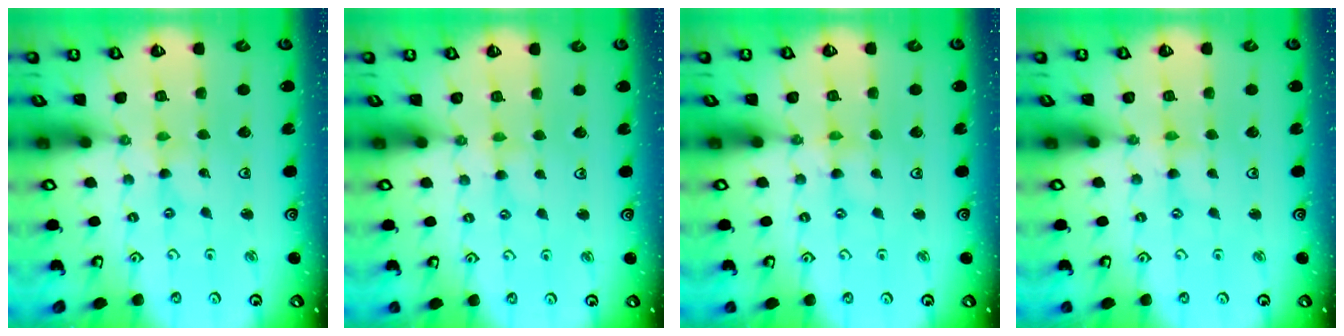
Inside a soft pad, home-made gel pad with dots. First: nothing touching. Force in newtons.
{"total": 2.5, "press": 2.4, "slide": 0.4}
{"total": 0.0}
{"total": 0.0}